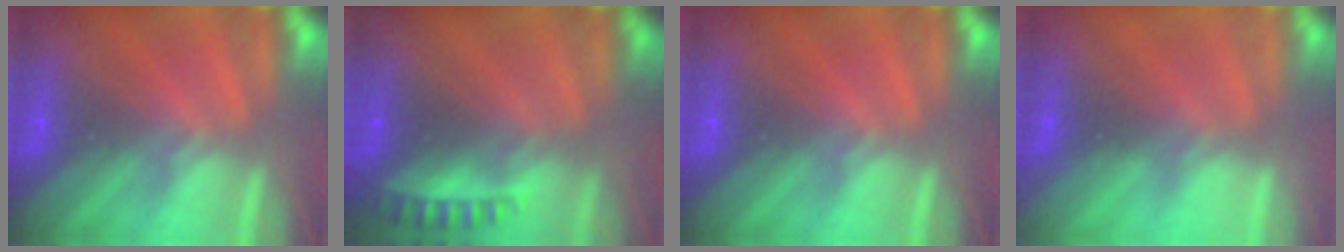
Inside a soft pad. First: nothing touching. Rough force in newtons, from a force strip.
{"total": 2.5}
{"total": 0.0}
{"total": 2.4}